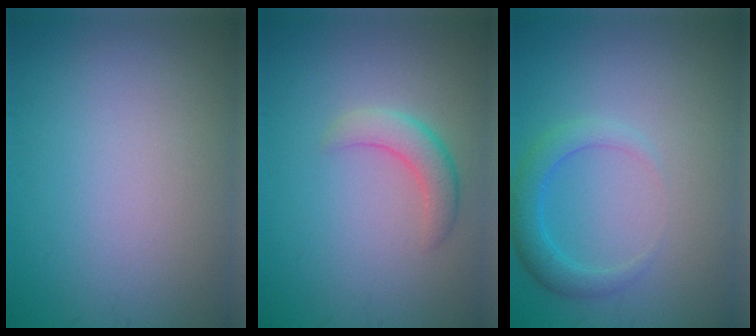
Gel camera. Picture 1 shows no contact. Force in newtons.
{"total": 2.5, "press": 2.5, "slide": 0.1}
{"total": 2.6, "press": 2.6, "slide": 0.2}